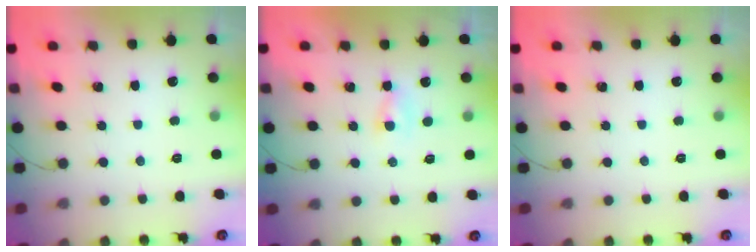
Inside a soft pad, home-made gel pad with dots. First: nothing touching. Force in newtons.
{"total": 1.3, "press": 1.1, "slide": 0.8}
{"total": 0.0}